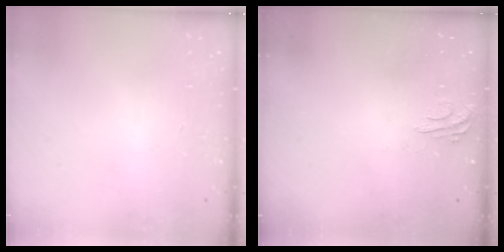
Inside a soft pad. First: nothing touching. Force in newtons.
{"total": 3.9, "press": 3.8, "slide": 0.4}